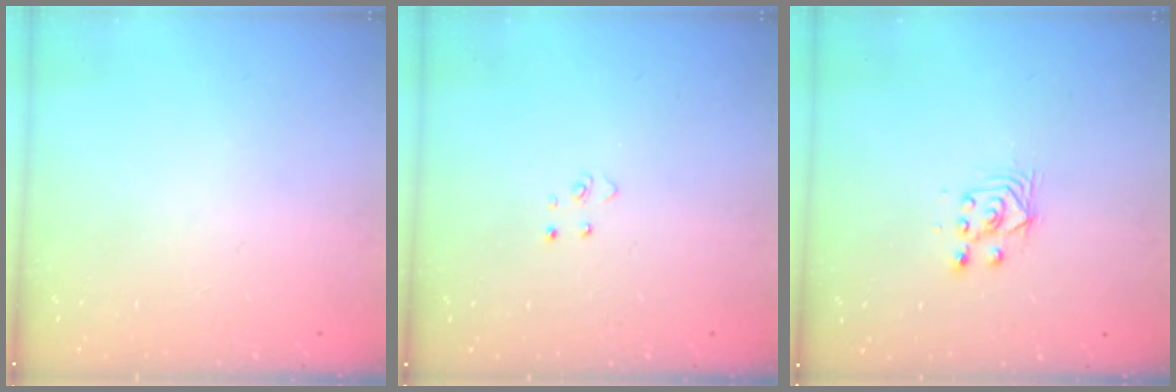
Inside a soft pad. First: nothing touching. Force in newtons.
{"total": 2.8, "press": 2.8, "slide": 0.3}
{"total": 4.1, "press": 3.9, "slide": 1.3}